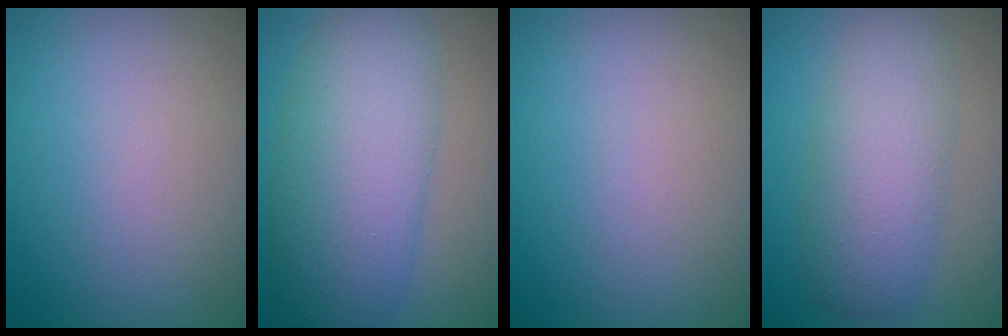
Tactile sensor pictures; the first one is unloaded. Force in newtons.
{"total": 9.1, "press": 9.1, "slide": 0.2}
{"total": 0.0}
{"total": 6.2, "press": 6.2, "slide": 0.0}